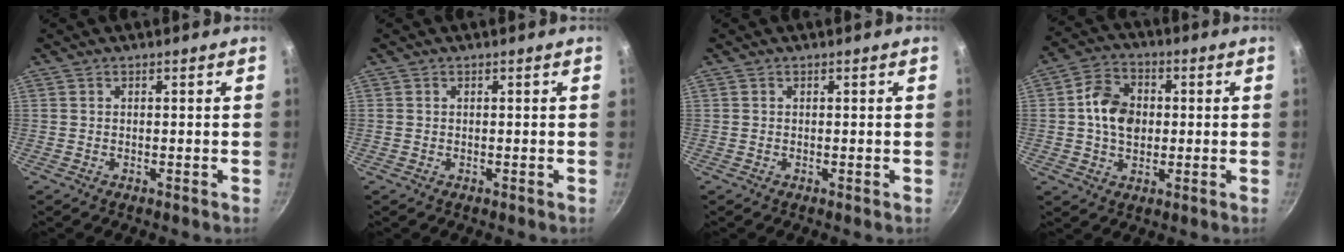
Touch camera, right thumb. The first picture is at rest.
{"total": 0.0}
{"total": 0.0}
{"total": 9.9, "force": [0.6, 7.5, 6.5], "torque": [-0.091, 0.014, 0.000]}